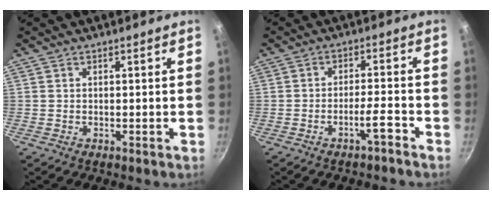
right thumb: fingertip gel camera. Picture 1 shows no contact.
{"total": 2.6, "force": [-2.0, 0.0, 1.6], "torque": [-0.035, 0.018, -0.030]}